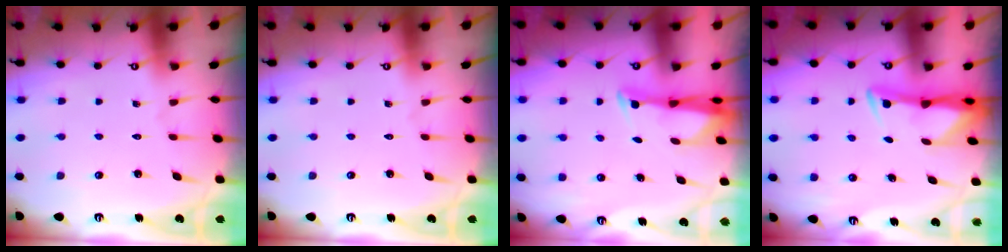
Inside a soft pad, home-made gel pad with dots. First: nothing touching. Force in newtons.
{"total": 0.0}
{"total": 2.8, "press": 2.7, "slide": 0.7}
{"total": 2.9, "press": 2.8, "slide": 0.5}